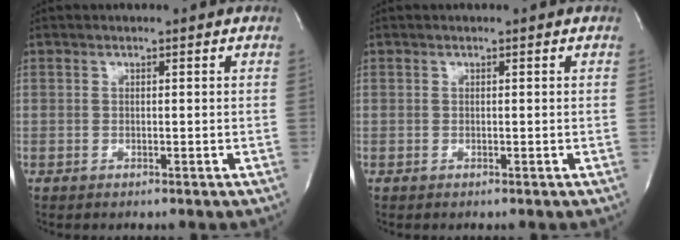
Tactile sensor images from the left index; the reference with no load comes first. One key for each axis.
{"total": 0.0}